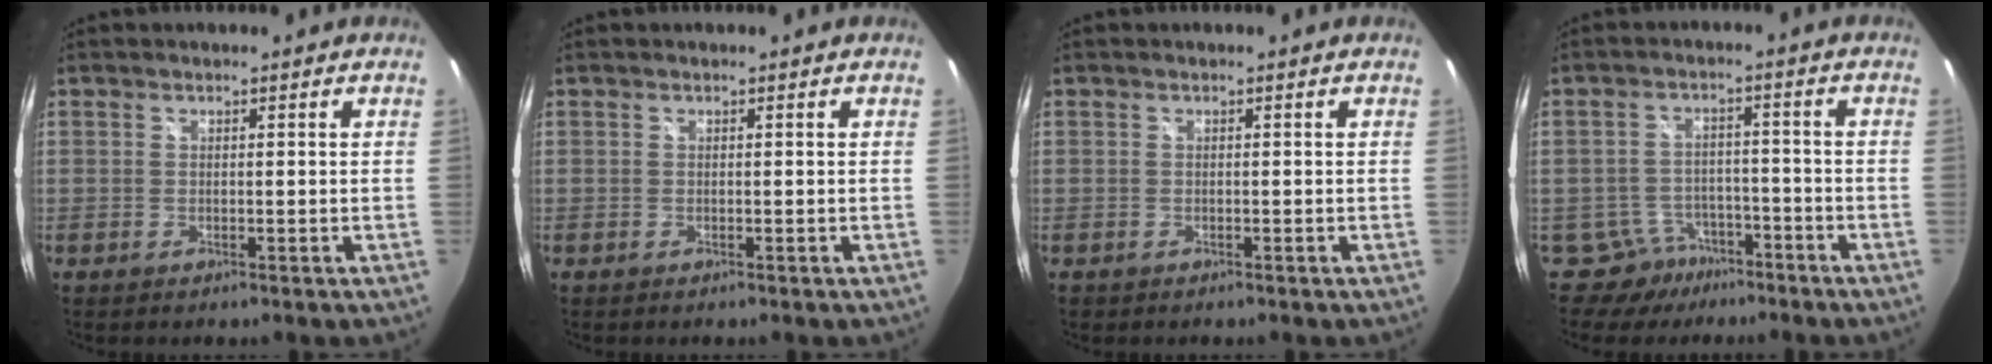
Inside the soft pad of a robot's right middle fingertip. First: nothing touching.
{"total": 0.0}
{"total": 0.5, "force": [-0.4, 0.4, 0.0], "torque": [-0.004, -0.002, -0.006]}
{"total": 6.5, "force": [-5.0, 4.2, 0.2], "torque": [-0.007, 0.021, -0.073]}